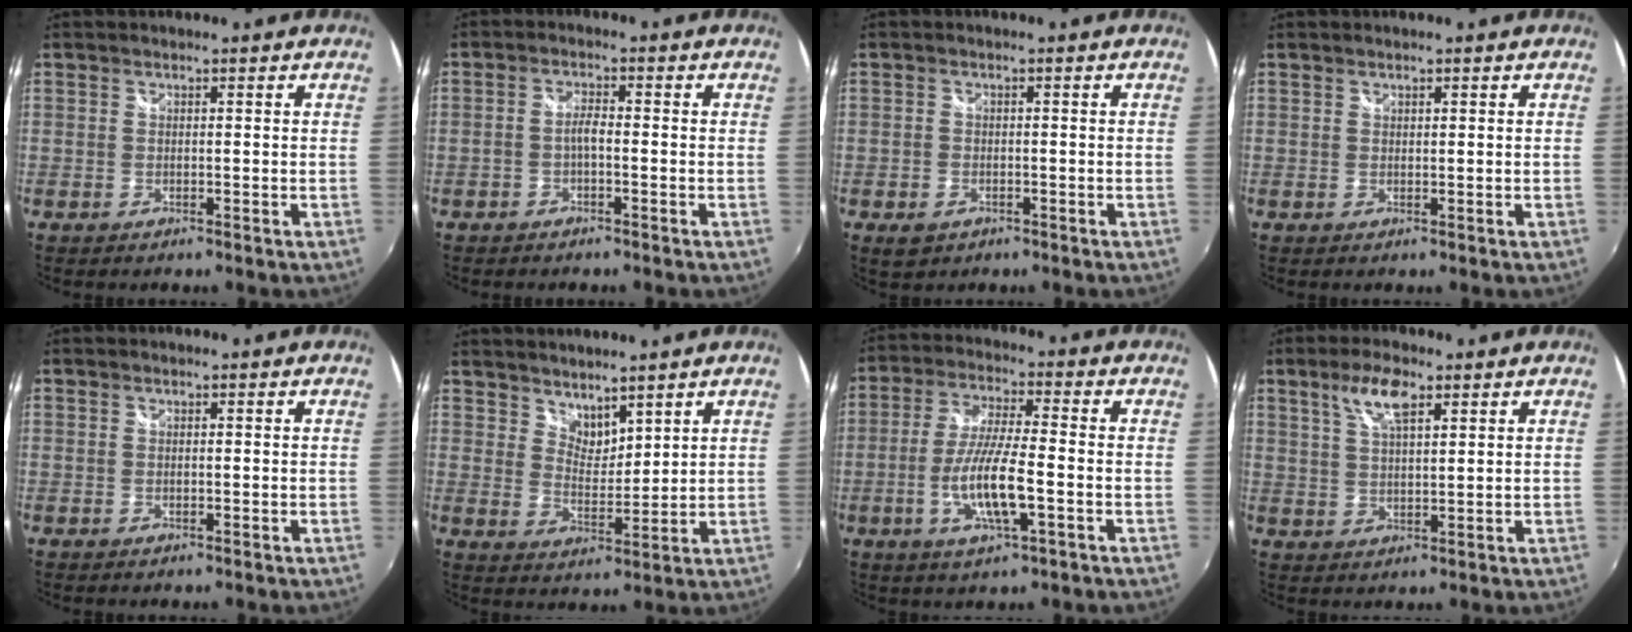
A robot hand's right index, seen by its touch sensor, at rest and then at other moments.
{"total": 2.2, "force": [-1.0, 0.5, 1.9], "torque": [-0.044, 0.007, -0.021]}
{"total": 3.2, "force": [-1.7, 2.4, 1.4], "torque": [-0.030, -0.003, -0.022]}
{"total": 0.5, "force": [0.4, 0.2, 0.3], "torque": [-0.004, 0.001, 0.007]}
{"total": 0.0}
{"total": 5.2, "force": [4.5, 2.1, 1.6], "torque": [-0.015, -0.002, 0.083]}
{"total": 10.8, "force": [-3.2, 1.7, 10.2], "torque": [-0.202, -0.006, -0.061]}
{"total": 6.3, "force": [3.5, 2.1, 4.9], "torque": [-0.090, 0.009, 0.066]}